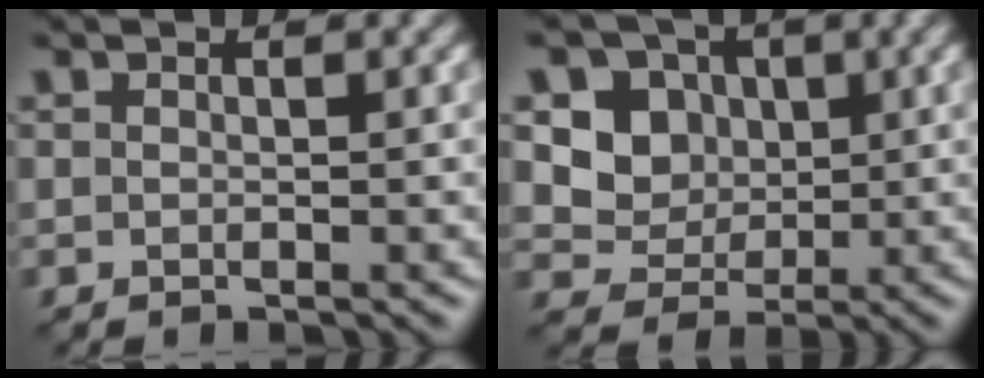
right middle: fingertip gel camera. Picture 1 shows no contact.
{"total": 4.4, "force": [0.9, 4.0, 1.7], "torque": [-0.032, -0.009, 0.009]}